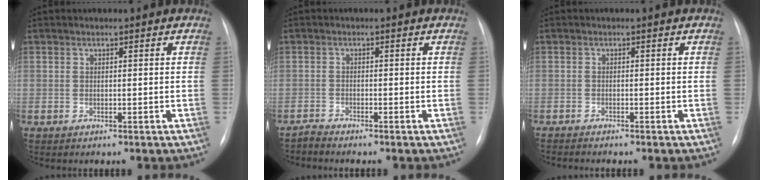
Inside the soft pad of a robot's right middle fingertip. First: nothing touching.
{"total": 1.3, "force": [-1.3, -0.3, -0.2], "torque": [0.005, -0.006, -0.026]}
{"total": 2.5, "force": [-2.2, 0.1, 1.0], "torque": [-0.015, -0.004, -0.031]}